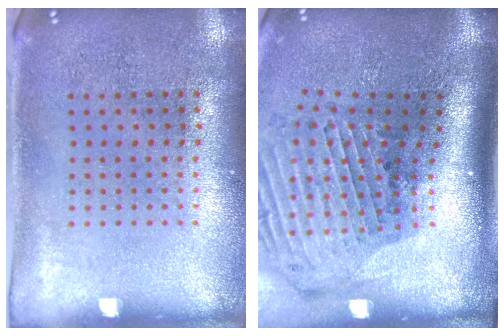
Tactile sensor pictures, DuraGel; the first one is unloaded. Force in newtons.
{"total": 3.0, "press": 2.1, "slide": 2.0}